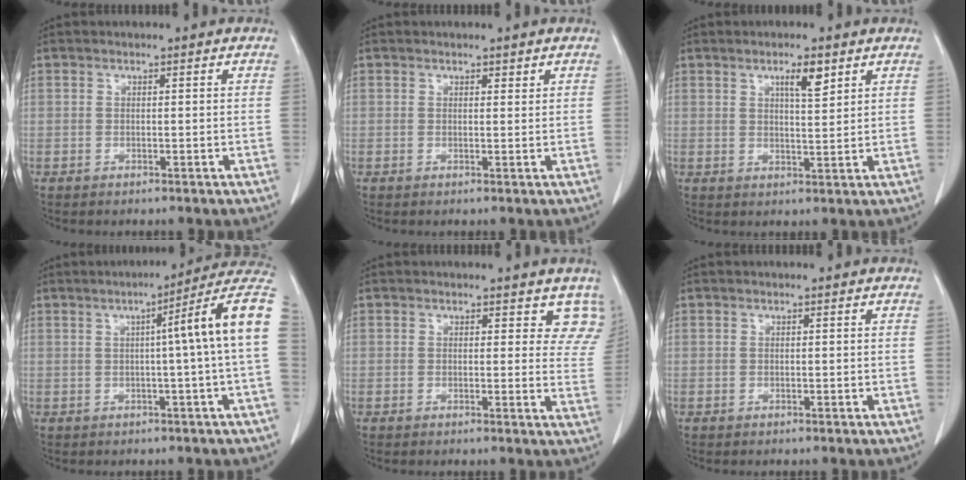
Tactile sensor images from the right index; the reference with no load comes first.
{"total": 0.7, "force": [0.5, 0.3, 0.2], "torque": [-0.005, -0.003, 0.007]}
{"total": 4.0, "force": [2.3, 0.7, 3.2], "torque": [-0.053, -0.002, 0.038]}
{"total": 10.9, "force": [1.3, -1.5, 10.8], "torque": [-0.127, 0.027, 0.008]}
{"total": 5.7, "force": [4.7, 2.8, 1.5], "torque": [0.014, -0.015, 0.031]}
{"total": 0.0}